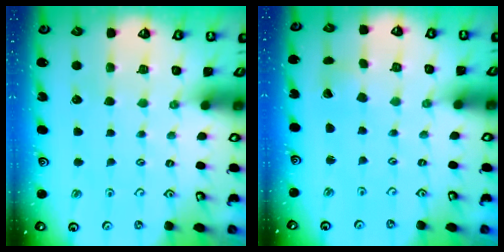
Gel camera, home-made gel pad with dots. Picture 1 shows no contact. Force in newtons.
{"total": 1.1, "press": 1.1, "slide": 0.1}